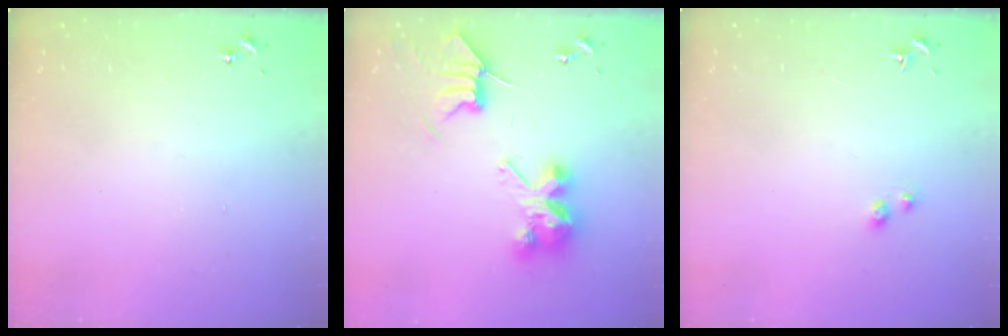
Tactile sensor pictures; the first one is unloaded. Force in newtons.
{"total": 9.7, "press": 9.7, "slide": 0.5}
{"total": 3.1, "press": 3.0, "slide": 0.4}